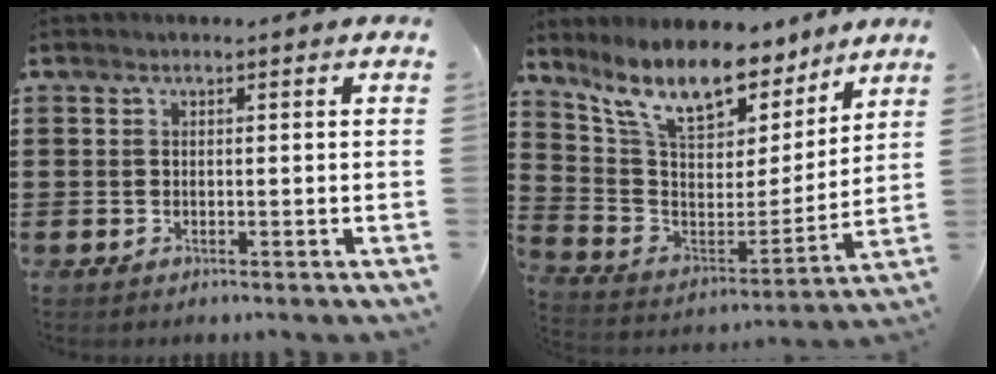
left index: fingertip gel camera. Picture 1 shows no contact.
{"total": 12.2, "force": [9.5, 4.2, 6.4], "torque": [-0.157, -0.047, 0.170]}